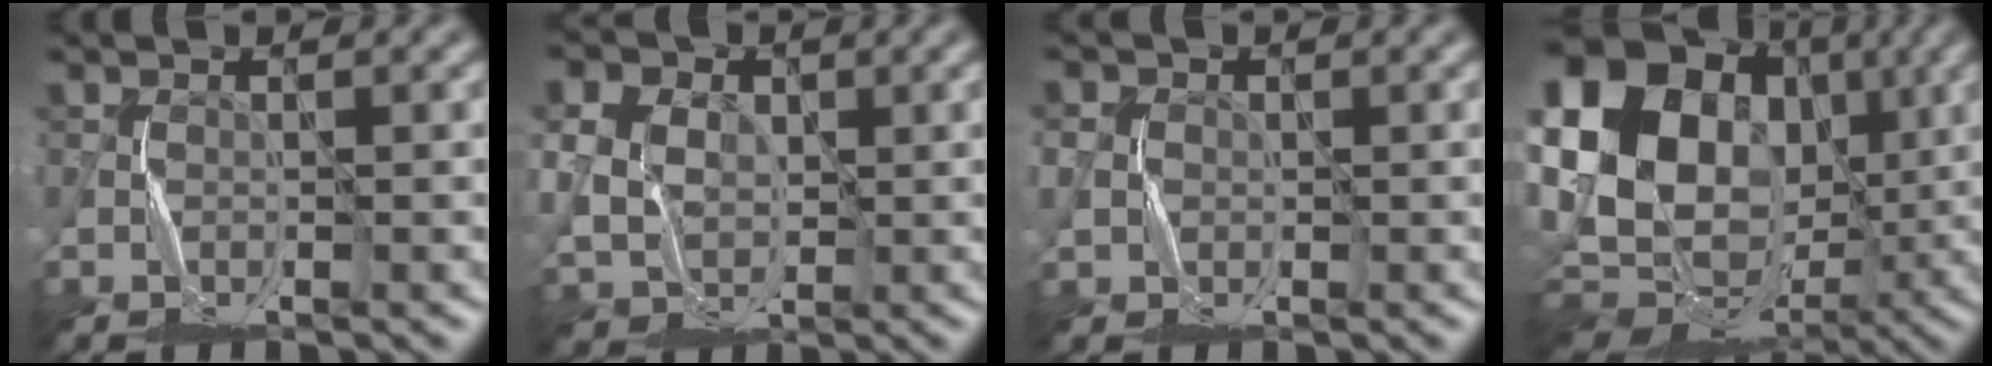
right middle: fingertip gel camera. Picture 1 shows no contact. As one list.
[{"total": 11.5, "force": [3.9, 9.2, 5.7], "torque": [-0.132, 0.031, 0.051]}, {"total": 2.1, "force": [0.0, 2.0, 0.8], "torque": [-0.023, 0.003, -0.002]}, {"total": 22.6, "force": [3.3, 17.7, 13.6], "torque": [-0.273, 0.037, 0.032]}]